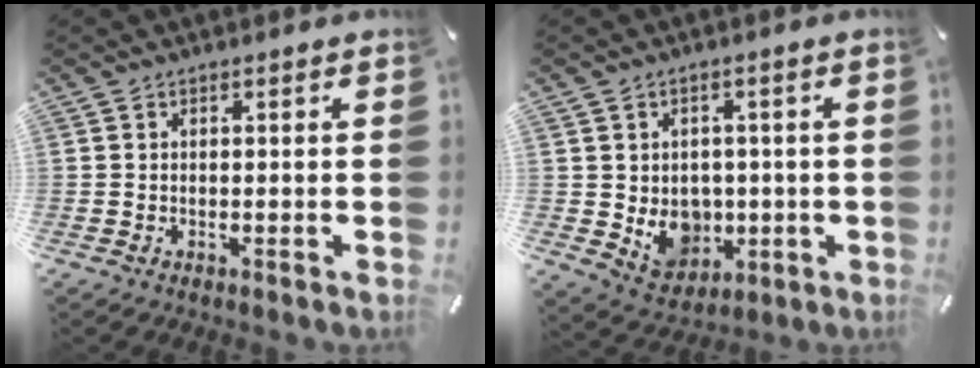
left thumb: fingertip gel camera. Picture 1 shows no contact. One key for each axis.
{"total": 7.9, "fx": -0.3, "fy": 7.3, "fz": 3.2, "tx": -0.049, "ty": -0.005, "tz": 0.004}